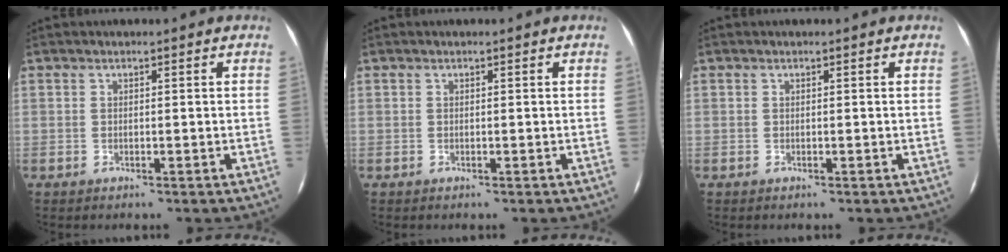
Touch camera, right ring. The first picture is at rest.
{"total": 0.0}
{"total": 0.0}